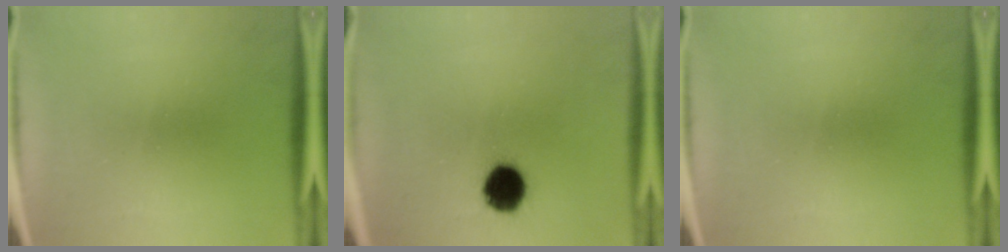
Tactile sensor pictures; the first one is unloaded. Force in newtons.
{"total": 10.1}
{"total": 0.0}